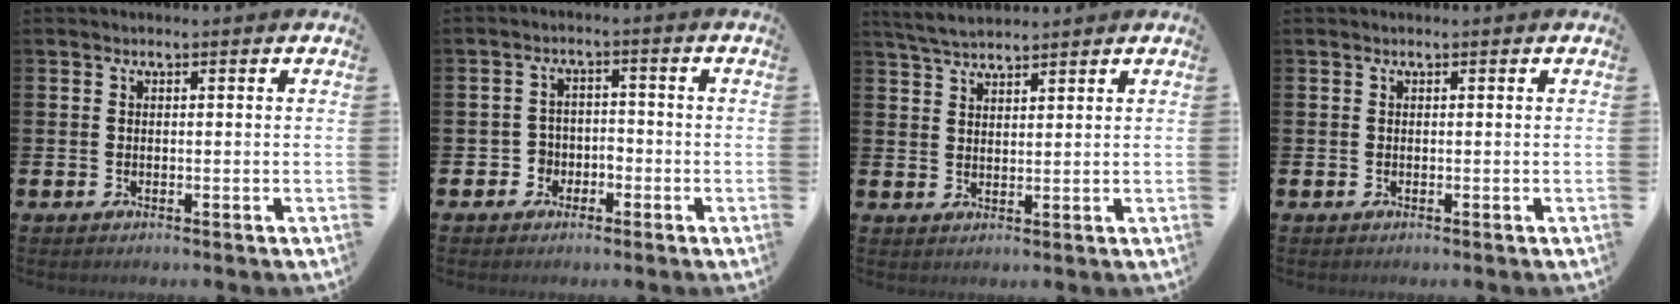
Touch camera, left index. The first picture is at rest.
{"total": 2.8, "force": [-1.8, 2.1, 0.1], "torque": [-0.018, 0.006, -0.041]}
{"total": 4.1, "force": [3.9, 0.5, 1.1], "torque": [-0.027, -0.014, 0.072]}
{"total": 0.0}